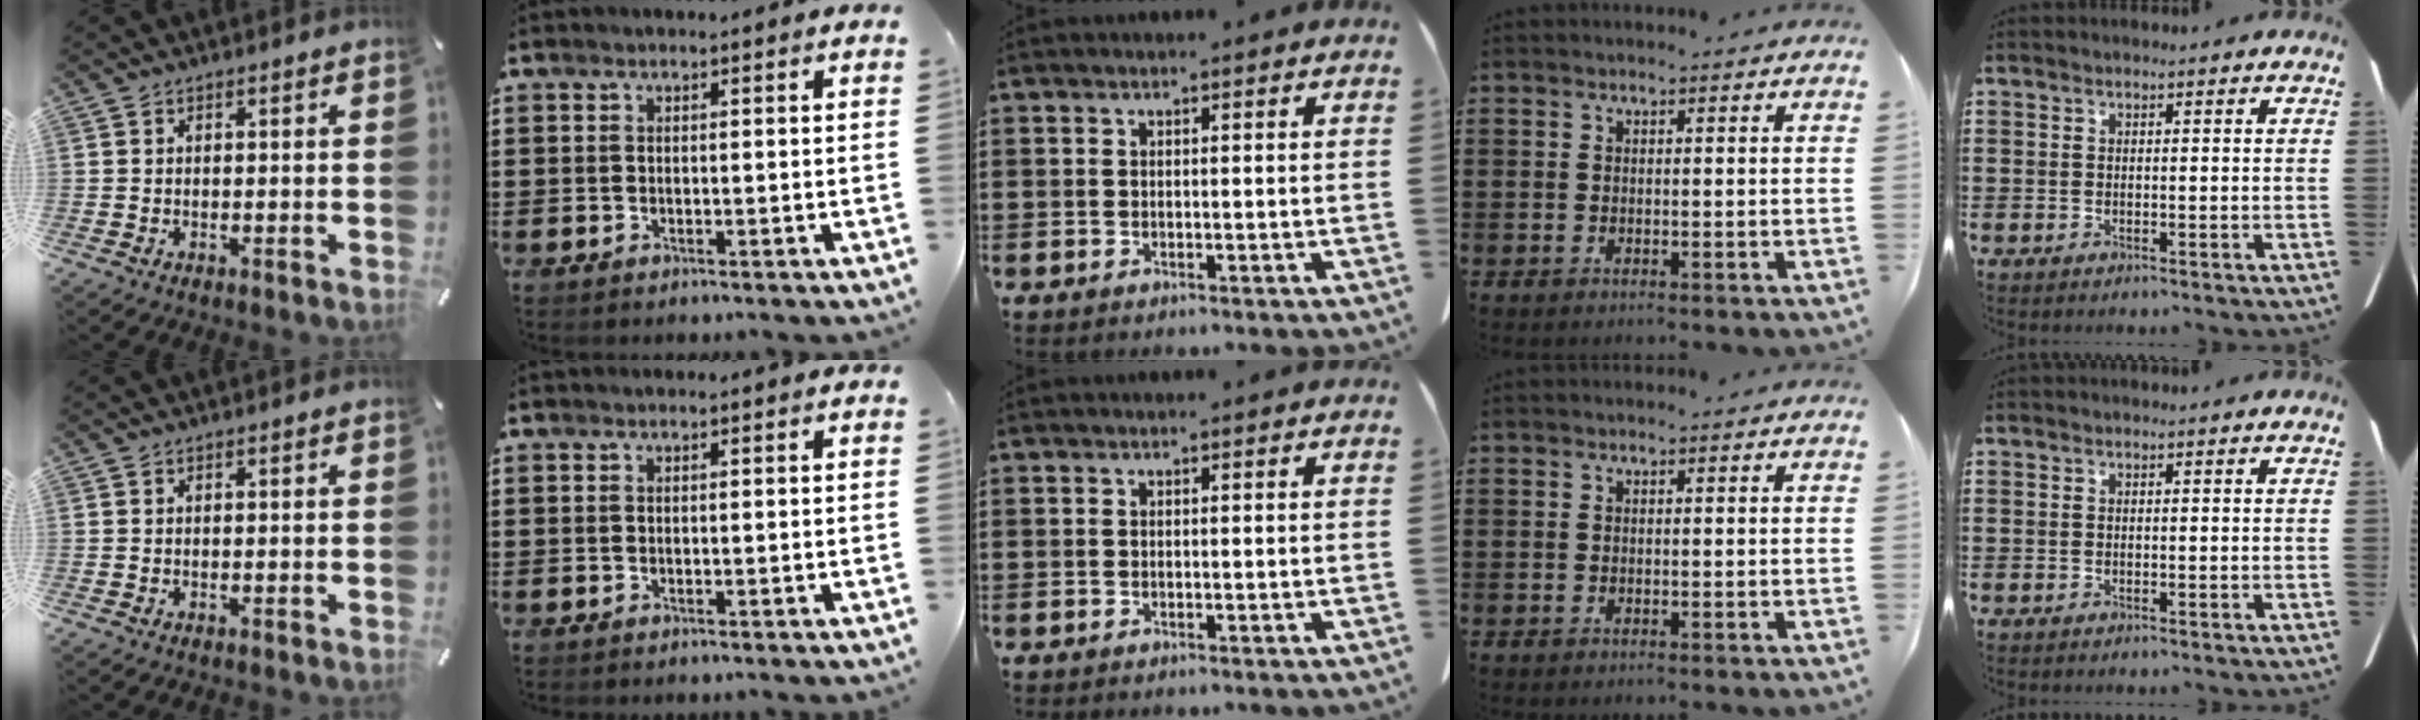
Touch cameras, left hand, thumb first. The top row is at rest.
{}